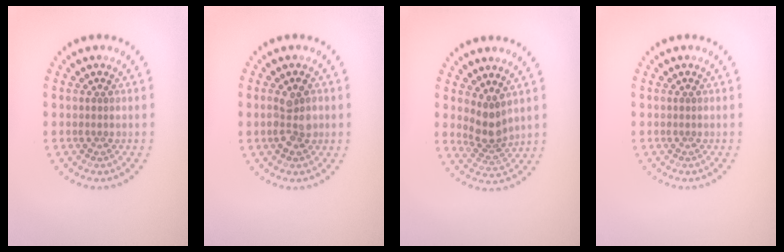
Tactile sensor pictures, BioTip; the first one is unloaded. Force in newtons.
{"total": 2.4, "press": 2.4, "slide": 0.1}
{"total": 2.6, "press": 1.9, "slide": 1.7}
{"total": 0.0}